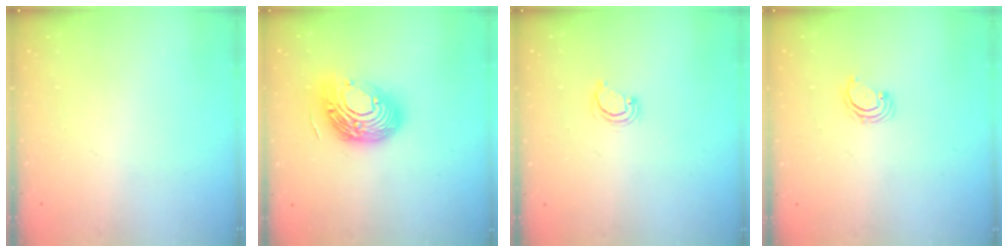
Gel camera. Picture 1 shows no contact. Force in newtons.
{"total": 17.9, "press": 17.9, "slide": 1.2}
{"total": 3.2, "press": 3.2, "slide": 0.3}
{"total": 2.6, "press": 2.6, "slide": 0.3}